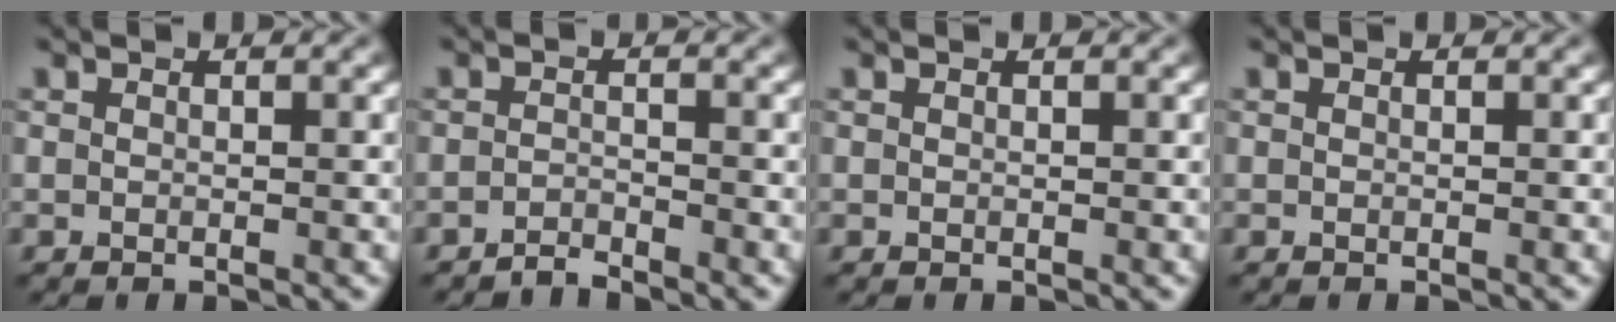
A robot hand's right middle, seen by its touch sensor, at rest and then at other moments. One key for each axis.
{"total": 1.4, "fx": -1.3, "fy": 0.1, "fz": 0.3, "tx": -0.002, "ty": 0.004, "tz": -0.029}
{"total": 0.0}
{"total": 0.0}